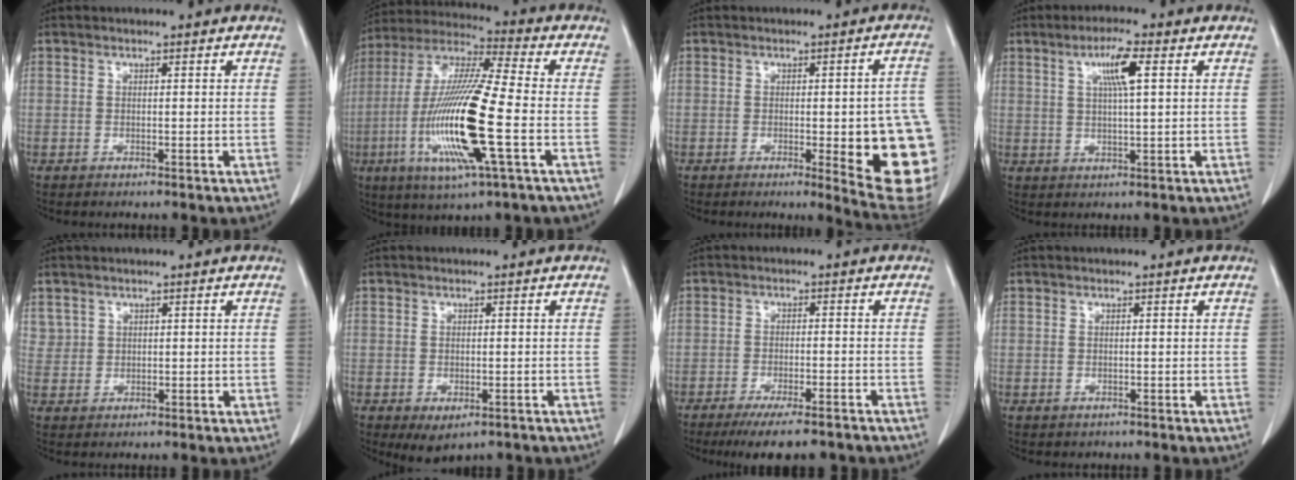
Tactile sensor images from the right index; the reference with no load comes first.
{"total": 19.0, "force": [-4.6, 1.1, 18.4], "torque": [-0.384, -0.019, -0.089]}
{"total": 15.1, "force": [-2.9, 2.7, 14.6], "torque": [-0.114, 0.005, -0.020]}
{"total": 5.6, "force": [2.0, 0.3, 5.2], "torque": [-0.094, 0.003, 0.035]}
{"total": 2.2, "force": [1.3, 1.7, 0.1], "torque": [0.011, 0.003, 0.023]}
{"total": 4.0, "force": [-2.3, 2.1, 2.5], "torque": [-0.038, -0.008, -0.024]}
{"total": 9.7, "force": [-7.8, 1.6, 5.5], "torque": [-0.075, -0.015, -0.115]}
{"total": 0.6, "force": [-0.2, 0.6, 0.0], "torque": [0.003, 0.006, -0.004]}